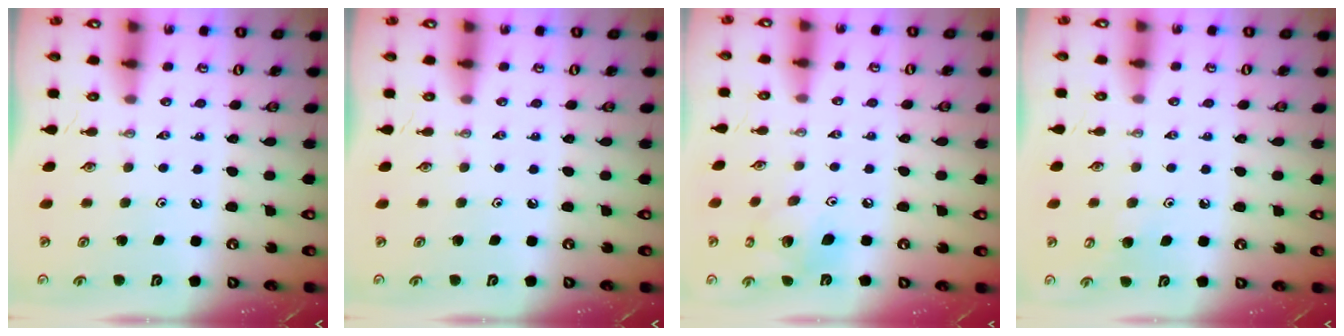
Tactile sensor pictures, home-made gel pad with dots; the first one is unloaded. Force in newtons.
{"total": 0.0}
{"total": 12.2, "press": 12.1, "slide": 2.0}
{"total": 5.0, "press": 4.9, "slide": 0.3}